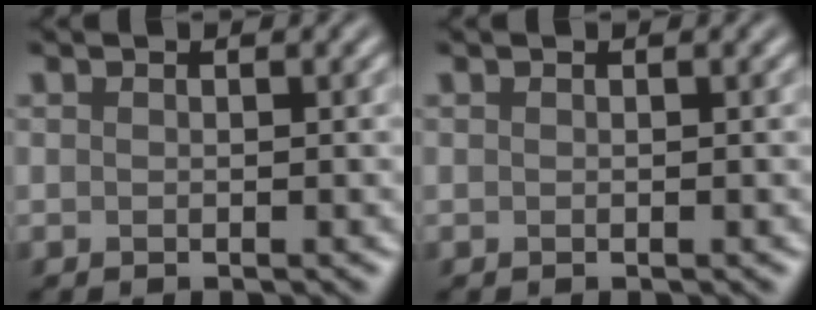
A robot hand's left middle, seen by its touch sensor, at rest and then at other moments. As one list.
[{"total": 0.0}]